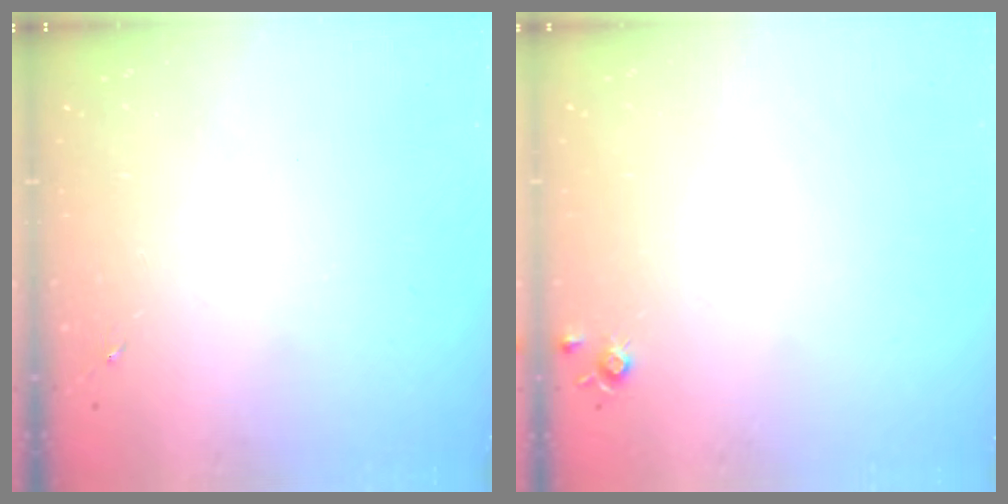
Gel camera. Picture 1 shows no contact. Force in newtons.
{"total": 5.1, "press": 5.1, "slide": 0.7}